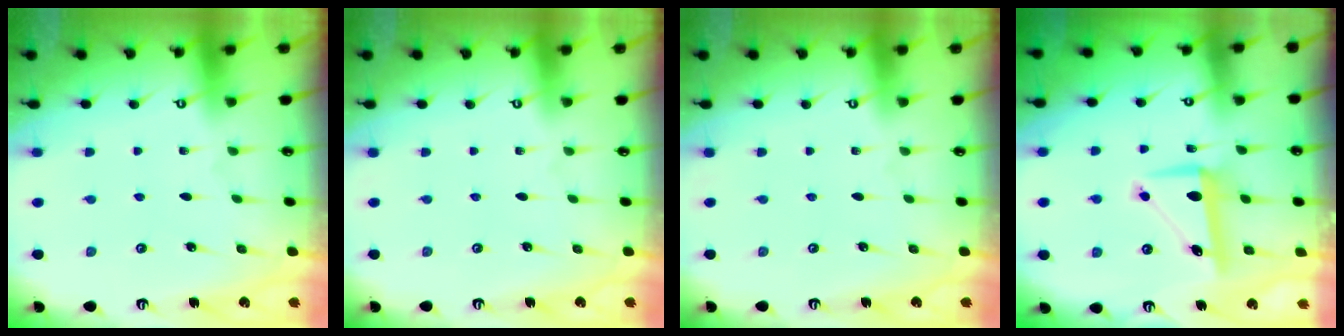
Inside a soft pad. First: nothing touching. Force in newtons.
{"total": 0.0}
{"total": 0.0}
{"total": 8.8, "press": 8.8, "slide": 1.0}